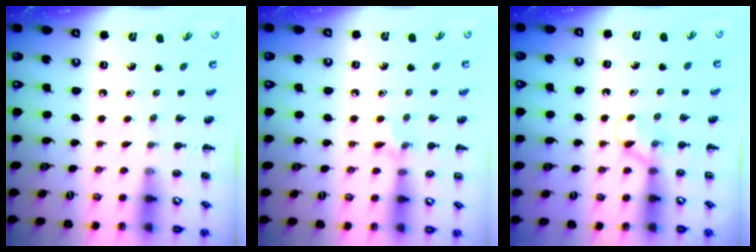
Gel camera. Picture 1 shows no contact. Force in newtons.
{"total": 5.5, "press": 5.2, "slide": 2.0}
{"total": 4.5, "press": 4.2, "slide": 1.6}